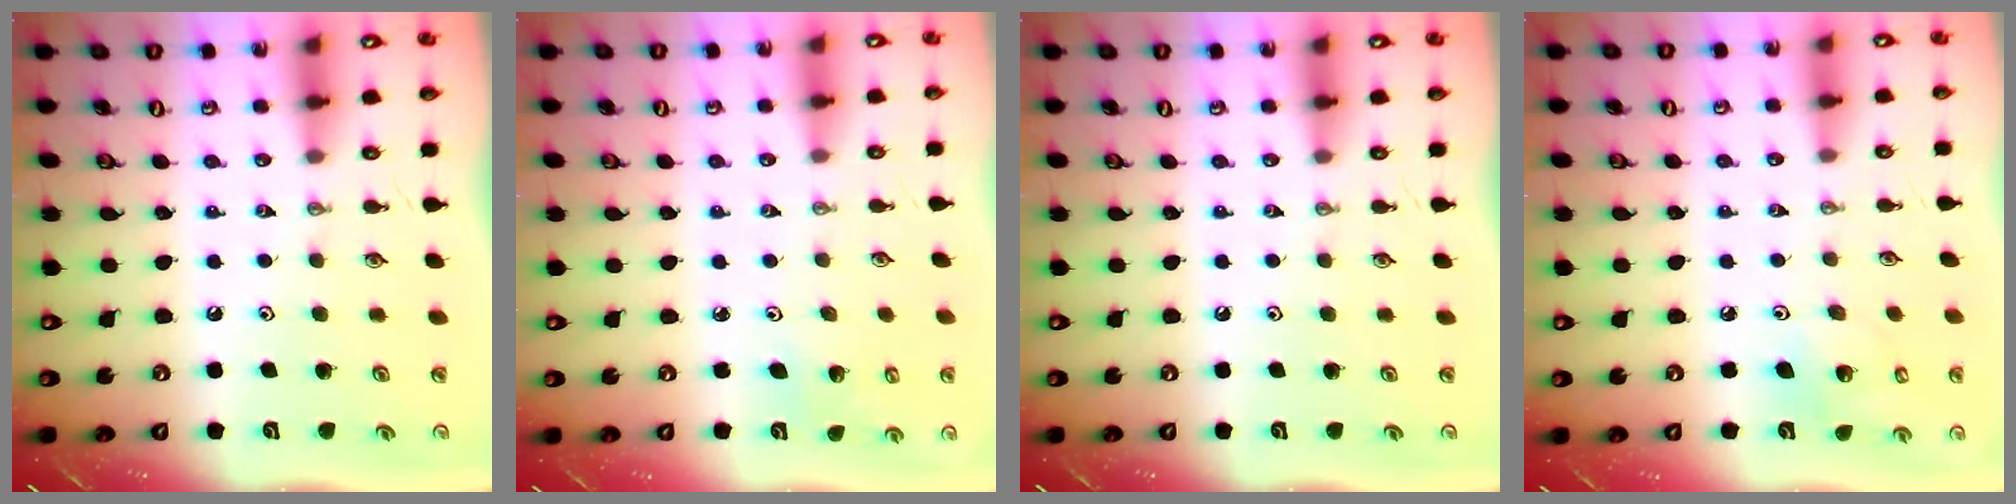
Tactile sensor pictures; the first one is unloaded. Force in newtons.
{"total": 2.8, "press": 2.8, "slide": 0.2}
{"total": 0.0}
{"total": 6.0, "press": 5.5, "slide": 2.3}